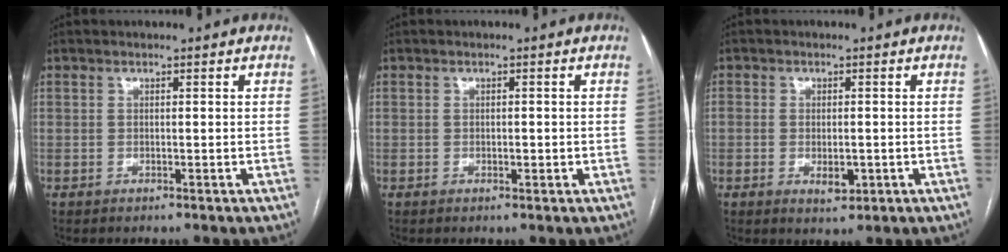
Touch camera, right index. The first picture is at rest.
{"total": 1.2, "force": [-0.2, 0.6, 1.0], "torque": [-0.015, 0.000, -0.001]}
{"total": 4.0, "force": [-1.0, 2.3, 3.2], "torque": [-0.052, -0.002, -0.009]}